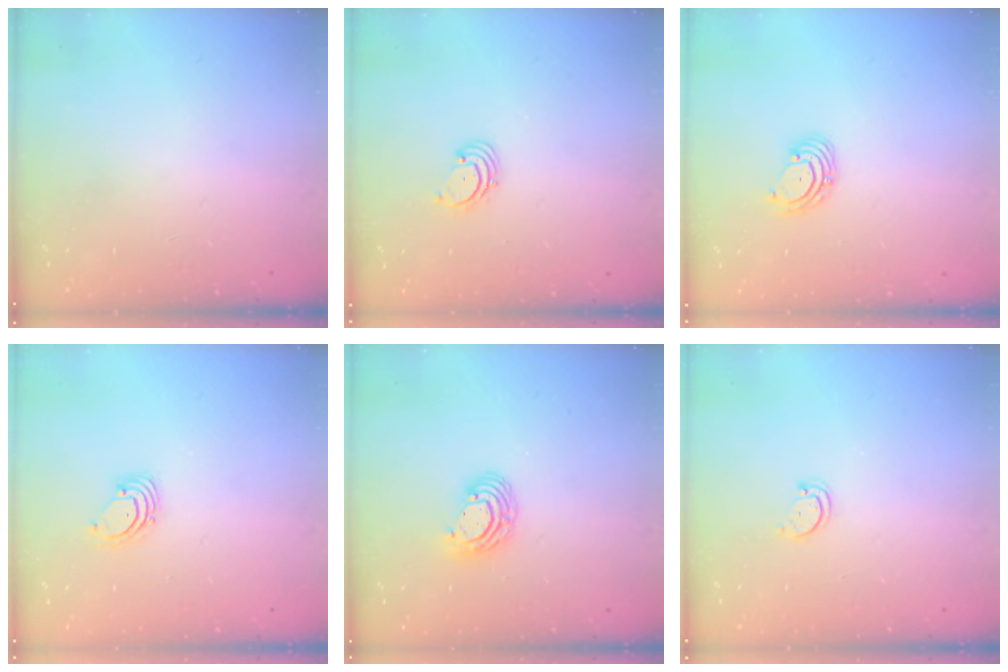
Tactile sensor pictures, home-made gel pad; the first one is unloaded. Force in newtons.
{"total": 1.7, "press": 1.6, "slide": 0.2}
{"total": 3.3, "press": 3.2, "slide": 0.5}
{"total": 1.6, "press": 1.6, "slide": 0.1}
{"total": 7.3, "press": 7.1, "slide": 1.3}
{"total": 2.8, "press": 2.7, "slide": 0.3}